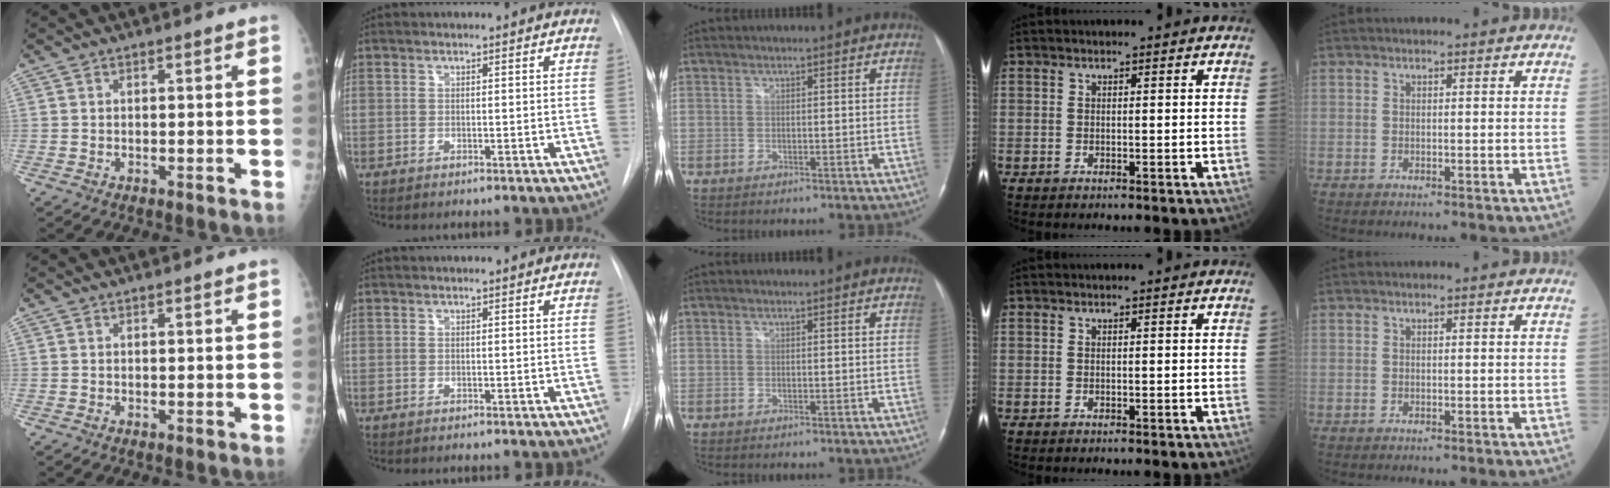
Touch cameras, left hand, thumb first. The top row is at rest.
{}